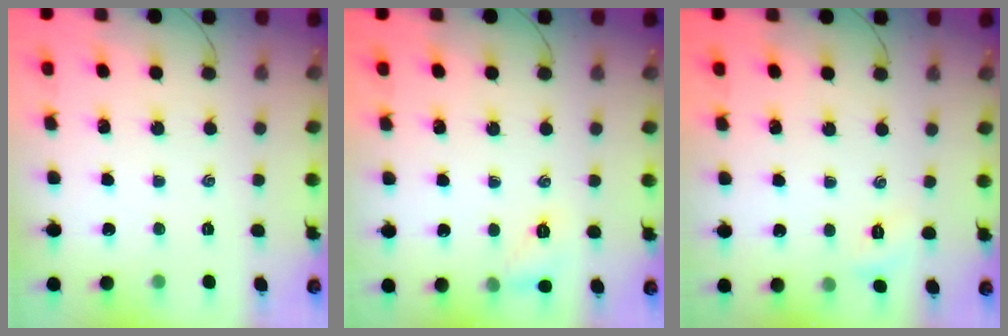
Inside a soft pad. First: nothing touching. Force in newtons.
{"total": 6.8, "press": 6.6, "slide": 1.7}
{"total": 3.2, "press": 3.1, "slide": 0.9}